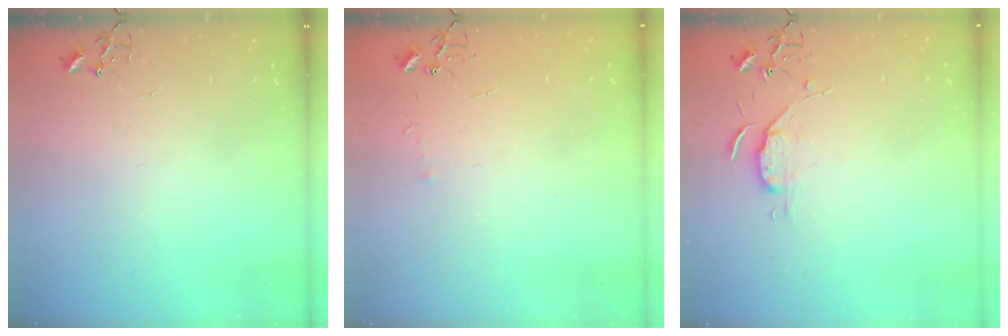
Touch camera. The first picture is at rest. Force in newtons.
{"total": 3.2, "press": 3.1, "slide": 0.5}
{"total": 5.1, "press": 5.1, "slide": 0.6}